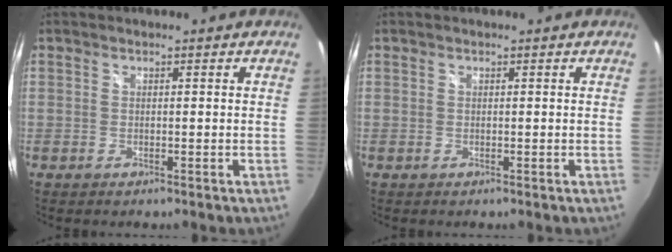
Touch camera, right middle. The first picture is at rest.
{"total": 0.0}